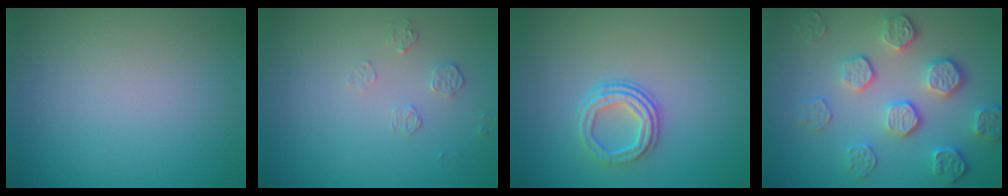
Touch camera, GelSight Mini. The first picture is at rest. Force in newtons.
{"total": 1.3, "press": 0.6, "slide": 1.1}
{"total": 3.1, "press": 2.4, "slide": 1.9}
{"total": 5.4, "press": 4.0, "slide": 3.7}